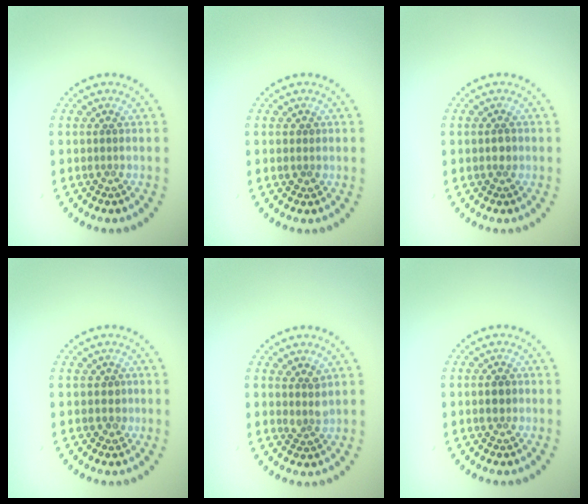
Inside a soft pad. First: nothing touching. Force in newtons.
{"total": 0.8, "press": 0.8, "slide": 0.2}
{"total": 0.8, "press": 0.8, "slide": 0.1}
{"total": 0.8, "press": 0.4, "slide": 0.7}
{"total": 1.6, "press": 1.3, "slide": 1.0}
{"total": 1.3, "press": 1.2, "slide": 0.4}